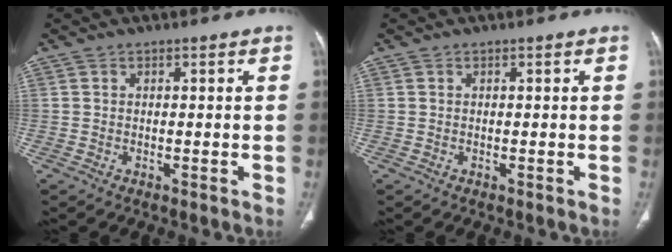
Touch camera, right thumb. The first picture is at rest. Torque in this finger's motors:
{"motor_torque": [0.05, 0.04, 0.32, -0.32, 0.00]}